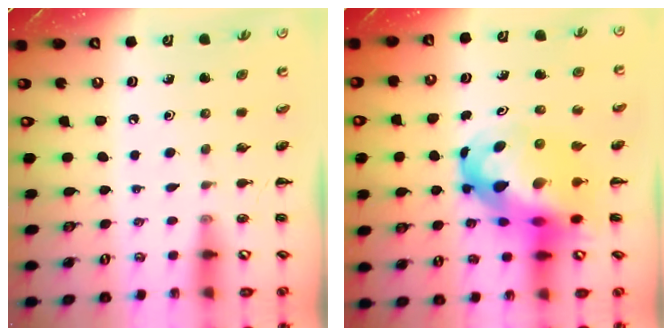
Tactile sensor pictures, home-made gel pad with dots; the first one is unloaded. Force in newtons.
{"total": 15.0, "press": 14.5, "slide": 3.8}